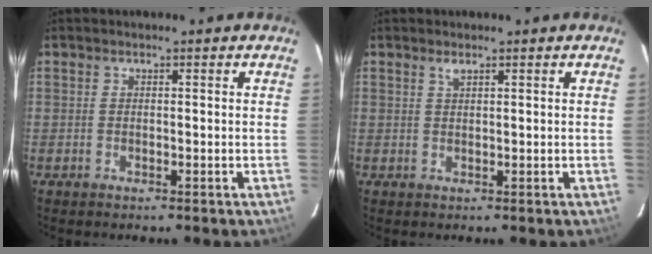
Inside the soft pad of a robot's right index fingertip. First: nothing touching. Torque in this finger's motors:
{"motor_torque": [0.08, 0.00, 0.03, 0.03]}